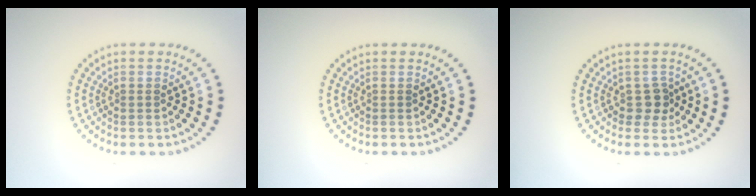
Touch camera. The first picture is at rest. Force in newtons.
{"total": 0.0}
{"total": 1.7, "press": 1.5, "slide": 0.9}